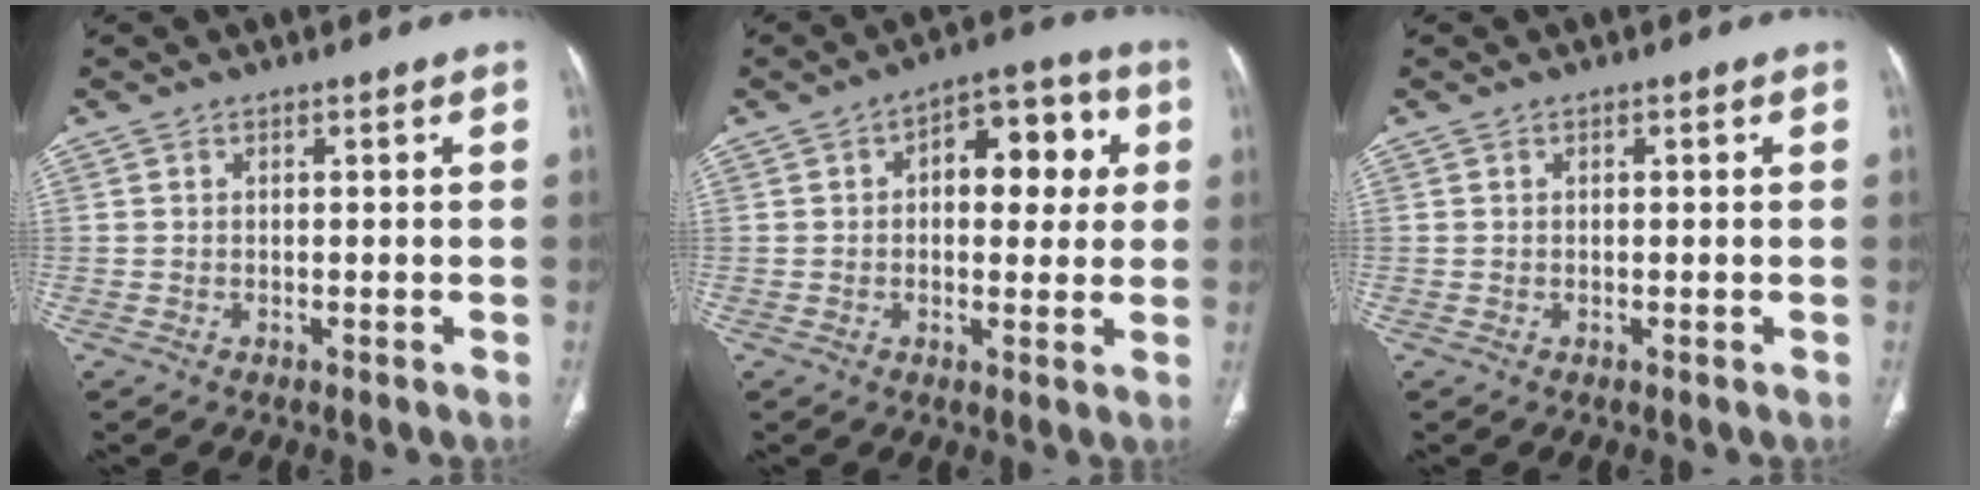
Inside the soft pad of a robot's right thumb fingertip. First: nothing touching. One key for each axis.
{"total": 12.1, "fx": 2.6, "fy": 6.8, "fz": 9.6, "tx": -0.082, "ty": 0.021, "tz": 0.031}
{"total": 0.0}